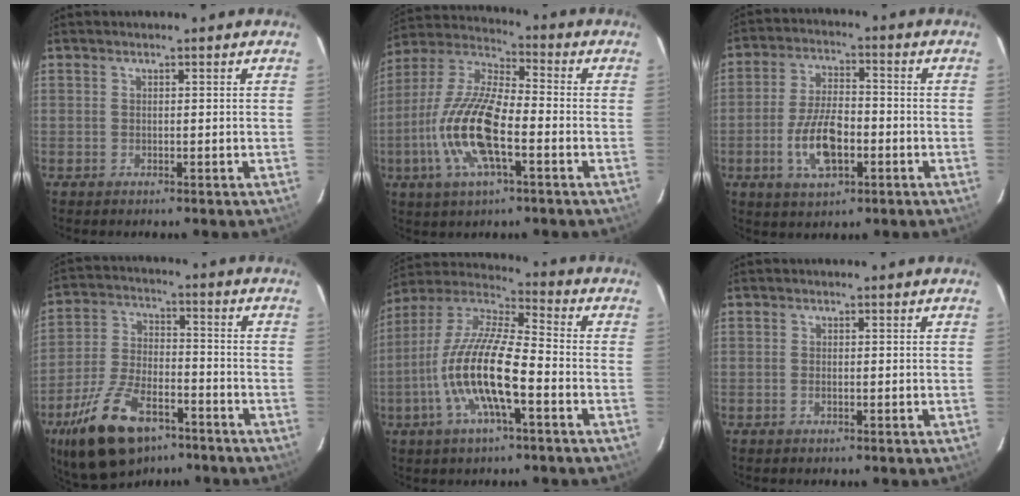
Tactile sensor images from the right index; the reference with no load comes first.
{"total": 16.5, "force": [-4.9, 5.4, 14.8], "torque": [-0.311, -0.005, -0.102]}
{"total": 10.6, "force": [-3.5, 4.7, 8.8], "torque": [-0.180, 0.001, -0.059]}
{"total": 17.9, "force": [-11.1, 8.2, 11.3], "torque": [-0.235, -0.018, -0.193]}
{"total": 16.6, "force": [-5.3, 4.0, 15.2], "torque": [-0.301, -0.005, -0.110]}
{"total": 0.8, "force": [-0.3, 0.3, 0.7], "torque": [-0.014, 0.002, -0.006]}